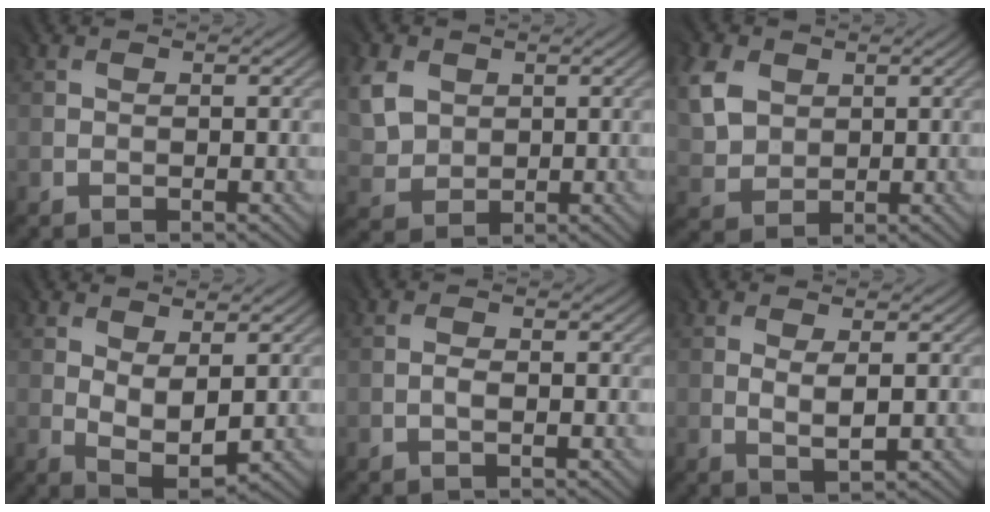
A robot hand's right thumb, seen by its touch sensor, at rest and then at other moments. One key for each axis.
{"total": 5.0, "fx": 1.7, "fy": 4.2, "fz": 2.1, "tx": -0.081, "ty": 0.002, "tz": 0.035}
{"total": 5.5, "fx": 2.0, "fy": 4.5, "fz": 2.4, "tx": -0.090, "ty": 0.005, "tz": 0.039}
{"total": 4.7, "fx": 0.9, "fy": 2.5, "fz": 3.8, "tx": -0.084, "ty": -0.009, "tz": 0.024}
{"total": 0.7, "fx": -0.5, "fy": 0.2, "fz": 0.5, "tx": -0.010, "ty": -0.001, "tz": -0.009}
{"total": 2.3, "fx": 0.3, "fy": 0.9, "fz": 2.1, "tx": -0.047, "ty": -0.006, "tz": 0.013}